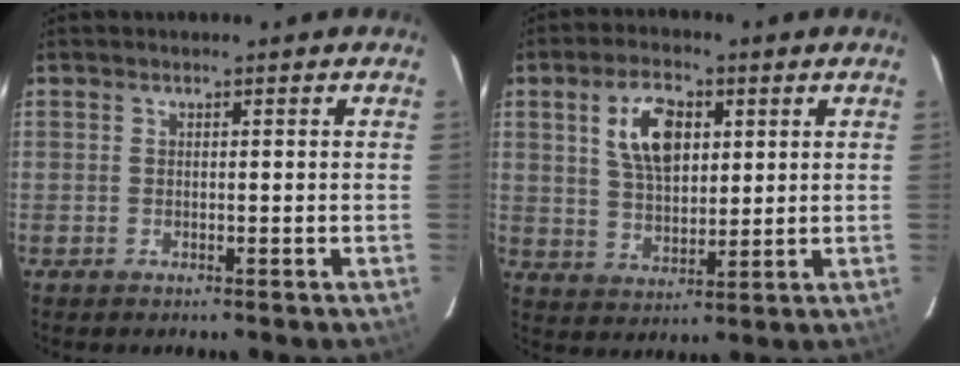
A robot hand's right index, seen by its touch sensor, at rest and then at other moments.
{"total": 9.7, "force": [3.3, 5.1, 7.5], "torque": [-0.145, 0.014, 0.065]}